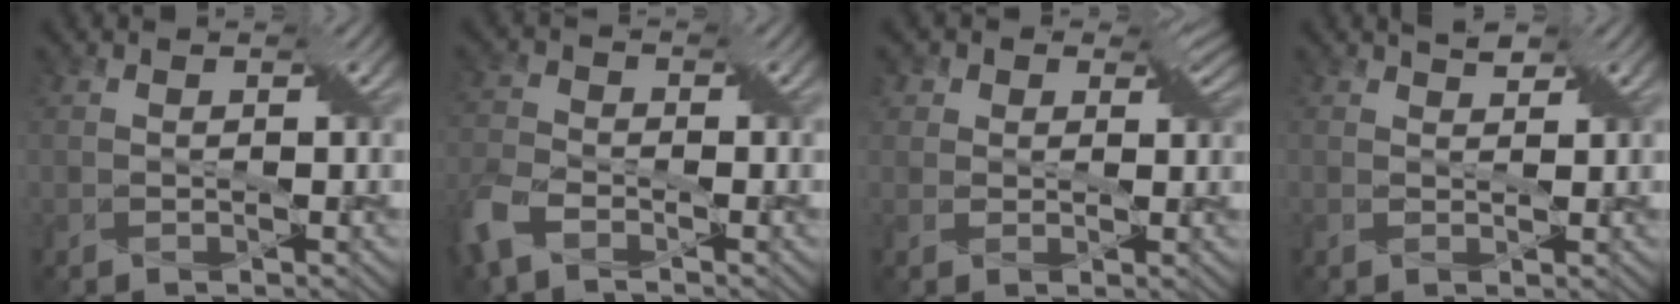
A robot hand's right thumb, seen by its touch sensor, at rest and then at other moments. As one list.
[{"total": 5.8, "force": [-3.6, 2.9, 3.5], "torque": [-0.090, -0.009, -0.087]}, {"total": 5.3, "force": [2.8, 3.8, 2.3], "torque": [-0.053, 0.005, 0.034]}, {"total": 1.6, "force": [1.3, 0.5, 0.9], "torque": [-0.021, 0.002, 0.023]}]